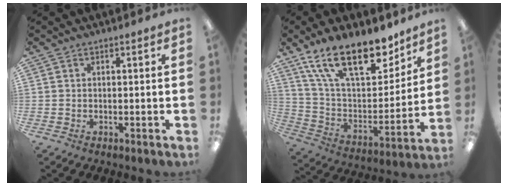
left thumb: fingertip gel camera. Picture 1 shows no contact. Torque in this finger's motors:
{"motor_torque": [2.55, 1.41, 1.59, -1.18, 0.17]}